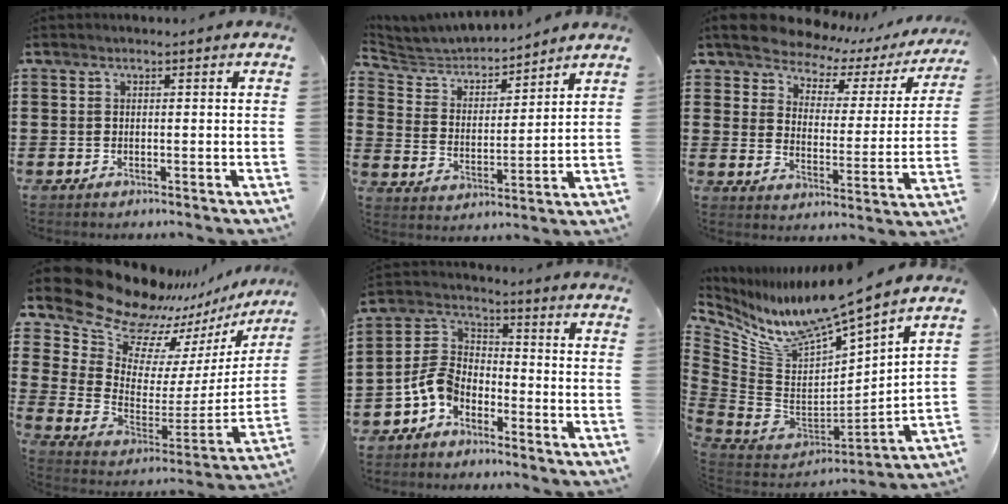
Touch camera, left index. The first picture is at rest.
{"total": 4.9, "force": [4.7, 1.0, 0.6], "torque": [-0.041, -0.027, 0.077]}
{"total": 5.3, "force": [5.1, 1.3, 1.1], "torque": [-0.053, -0.034, 0.082]}
{"total": 13.4, "force": [12.2, 4.5, 3.3], "torque": [-0.127, -0.088, 0.219]}
{"total": 6.2, "force": [-3.8, 3.8, 3.0], "torque": [-0.100, 0.000, -0.087]}
{"total": 9.9, "force": [9.0, 0.3, 4.0], "torque": [-0.124, -0.085, 0.148]}